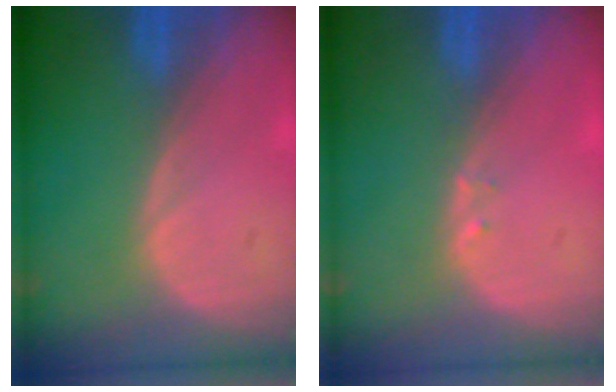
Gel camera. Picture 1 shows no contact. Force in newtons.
{"total": 0.6, "press": 0.6, "slide": 0.2}